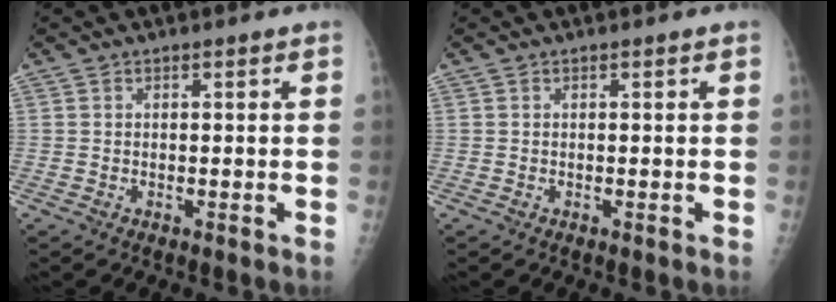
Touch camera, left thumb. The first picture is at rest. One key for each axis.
{"total": 0.0}